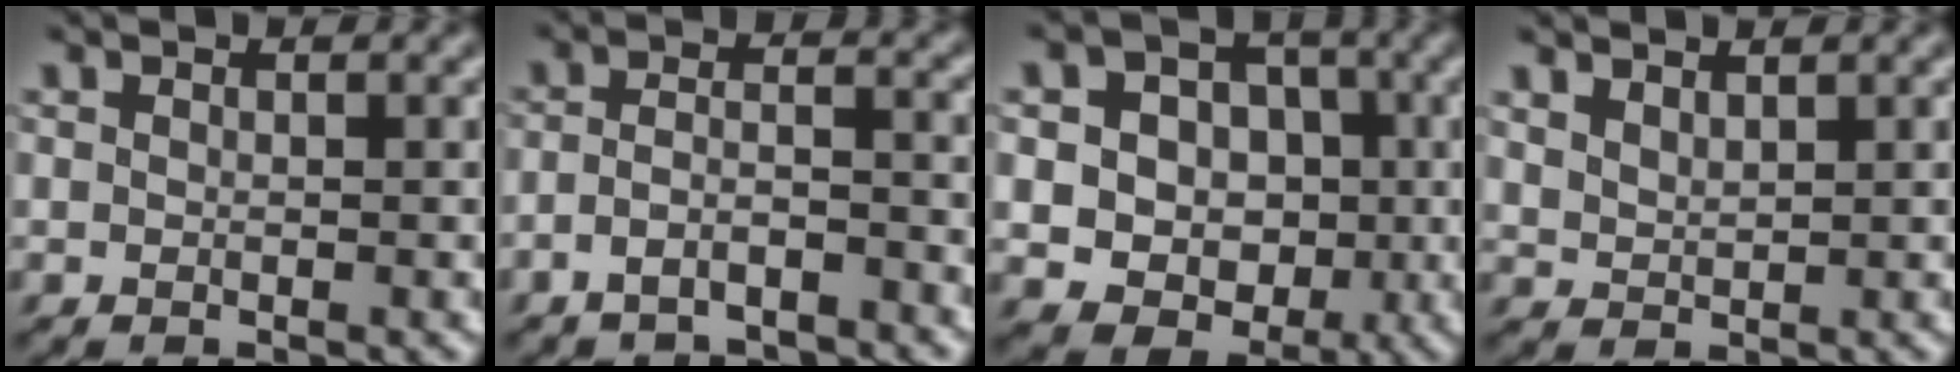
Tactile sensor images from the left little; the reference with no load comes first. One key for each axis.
{"total": 3.0, "fx": -2.3, "fy": 0.7, "fz": 1.8, "tx": -0.037, "ty": 0.004, "tz": -0.050}
{"total": 10.5, "fx": -0.7, "fy": 9.6, "fz": 4.3, "tx": -0.090, "ty": 0.046, "tz": -0.040}
{"total": 1.6, "fx": 1.2, "fy": 0.6, "fz": 0.8, "tx": -0.022, "ty": 0.001, "tz": 0.027}